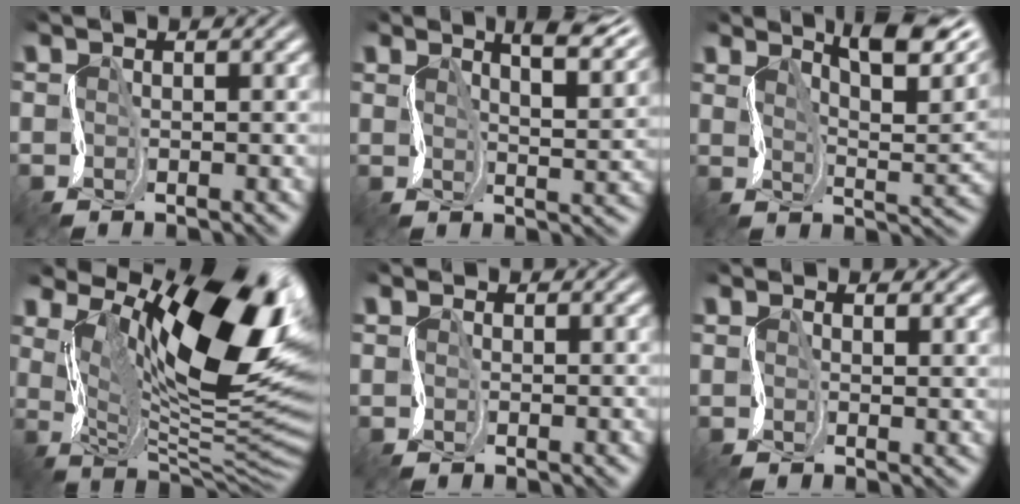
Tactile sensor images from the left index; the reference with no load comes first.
{"total": 5.5, "force": [4.0, 1.9, 3.3], "torque": [-0.029, 0.019, 0.048]}
{"total": 7.9, "force": [5.5, 2.5, 5.1], "torque": [-0.068, 0.008, 0.084]}
{"total": 14.7, "force": [6.5, 6.2, 11.6], "torque": [-0.167, -0.001, 0.110]}
{"total": 1.3, "force": [0.5, 0.6, -1.0], "torque": [0.026, 0.006, 0.004]}
{"total": 1.8, "force": [1.5, 1.0, 0.1], "torque": [0.007, 0.004, 0.023]}